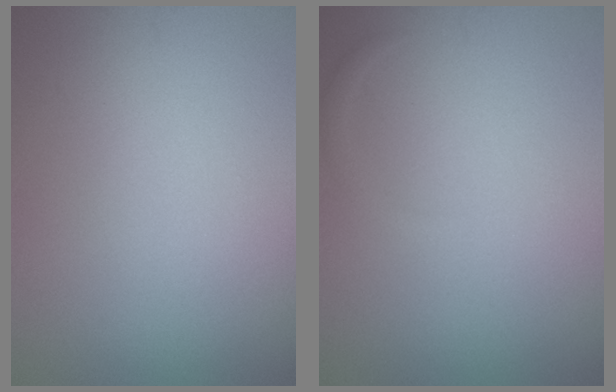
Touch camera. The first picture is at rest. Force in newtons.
{"total": 0.5, "press": 0.5, "slide": 0.1}